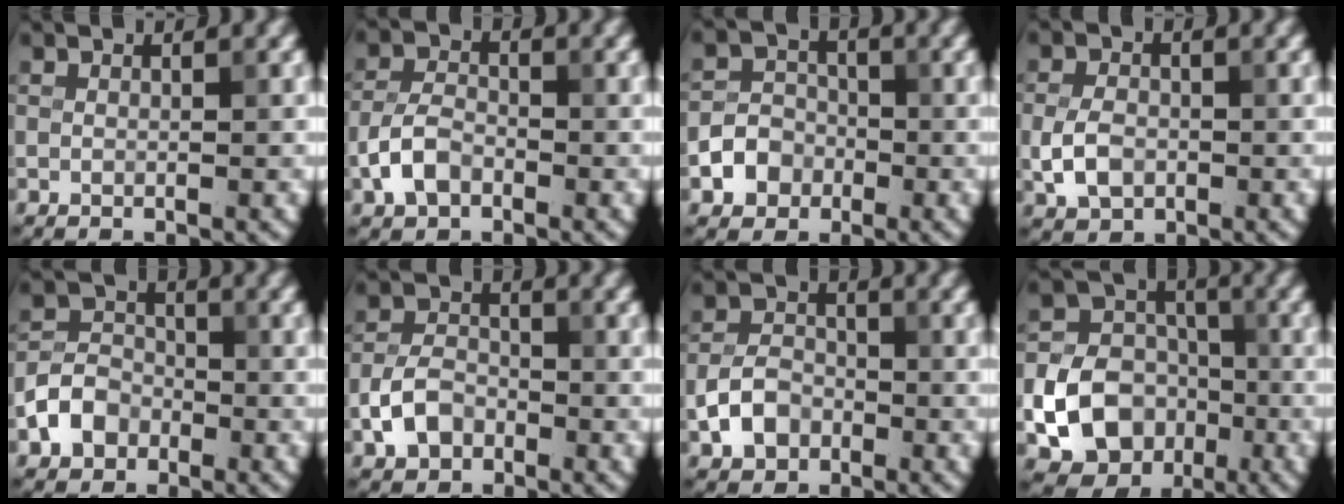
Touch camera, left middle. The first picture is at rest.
{"total": 3.2, "force": [-1.6, 2.1, 1.9], "torque": [-0.036, 0.006, -0.038]}
{"total": 3.2, "force": [-1.3, 2.8, 1.1], "torque": [-0.009, 0.004, -0.027]}
{"total": 3.2, "force": [-0.7, 2.3, 2.1], "torque": [-0.044, -0.001, -0.017]}
{"total": 3.8, "force": [-1.8, 3.0, 1.6], "torque": [-0.032, 0.005, -0.038]}
{"total": 3.6, "force": [-1.7, 2.5, 1.9], "torque": [-0.036, 0.005, -0.037]}
{"total": 3.7, "force": [-1.6, 2.7, 1.9], "torque": [-0.036, 0.004, -0.033]}
{"total": 8.9, "force": [-2.8, 7.4, 4.2], "torque": [-0.054, -0.013, -0.067]}